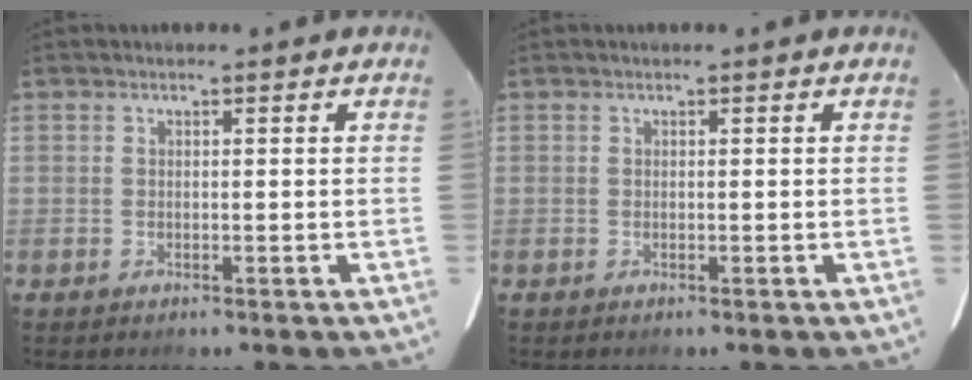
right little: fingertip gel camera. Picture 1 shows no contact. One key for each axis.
{"total": 0.0}